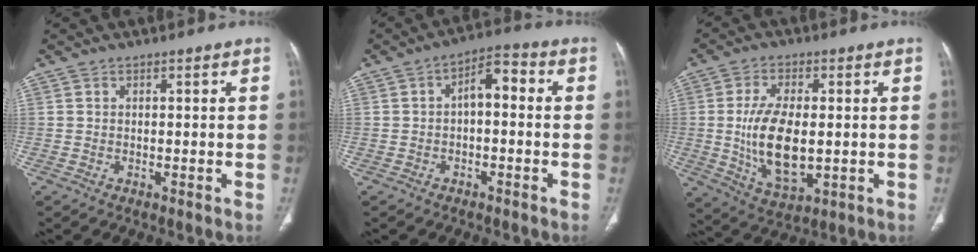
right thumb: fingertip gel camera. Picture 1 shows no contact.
{"total": 6.1, "force": [-0.1, 3.2, 5.2], "torque": [-0.069, 0.030, -0.014]}
{"total": 13.2, "force": [-0.6, 6.5, 11.4], "torque": [-0.216, -0.015, 0.000]}